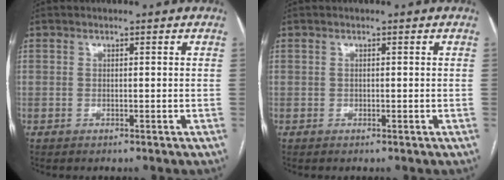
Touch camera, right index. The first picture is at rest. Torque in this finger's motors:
{"motor_torque": [-0.06, -0.04, 0.05, 0.01]}